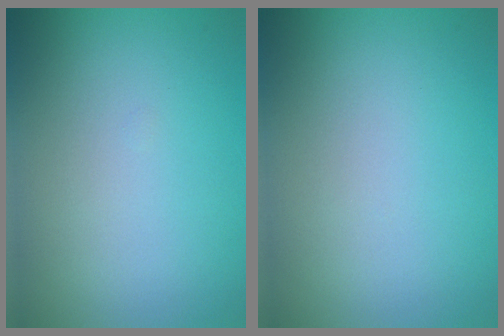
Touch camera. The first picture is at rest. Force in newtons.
{"total": 0.0}